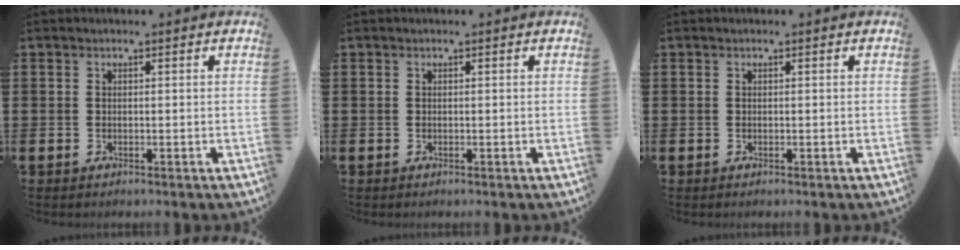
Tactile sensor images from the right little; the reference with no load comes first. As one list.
[{"total": 0.0}, {"total": 0.0}]